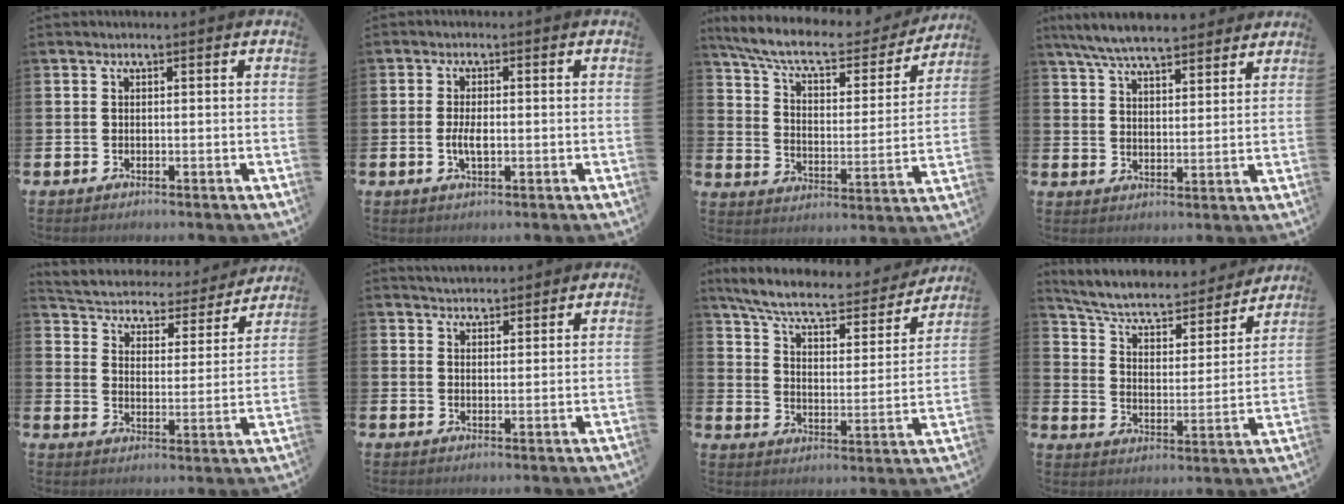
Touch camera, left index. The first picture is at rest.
{"total": 2.9, "force": [-0.3, 1.3, 2.5], "torque": [-0.045, 0.001, -0.007]}
{"total": 9.4, "force": [8.1, 2.3, 4.2], "torque": [-0.110, -0.051, 0.136]}
{"total": 7.3, "force": [6.9, 1.2, 2.2], "torque": [-0.070, -0.023, 0.127]}
{"total": 3.9, "force": [3.6, 1.5, 0.6], "torque": [-0.038, -0.033, 0.052]}
{"total": 3.4, "force": [3.4, 0.6, -0.2], "torque": [-0.002, -0.016, 0.062]}
{"total": 8.0, "force": [7.1, 1.7, 3.3], "torque": [-0.091, -0.050, 0.115]}
{"total": 6.4, "force": [5.6, 2.0, 2.3], "torque": [-0.078, -0.042, 0.090]}